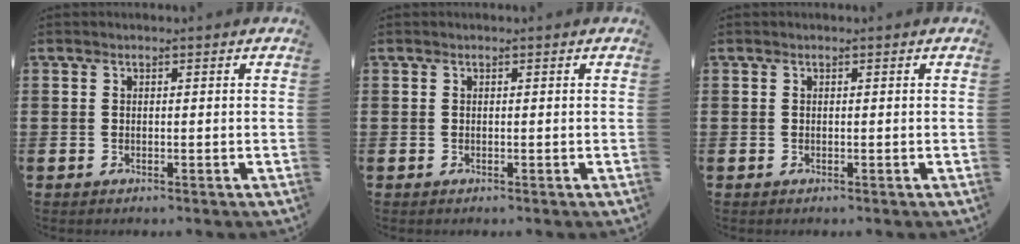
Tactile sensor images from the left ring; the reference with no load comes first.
{"total": 0.0}
{"total": 0.0}